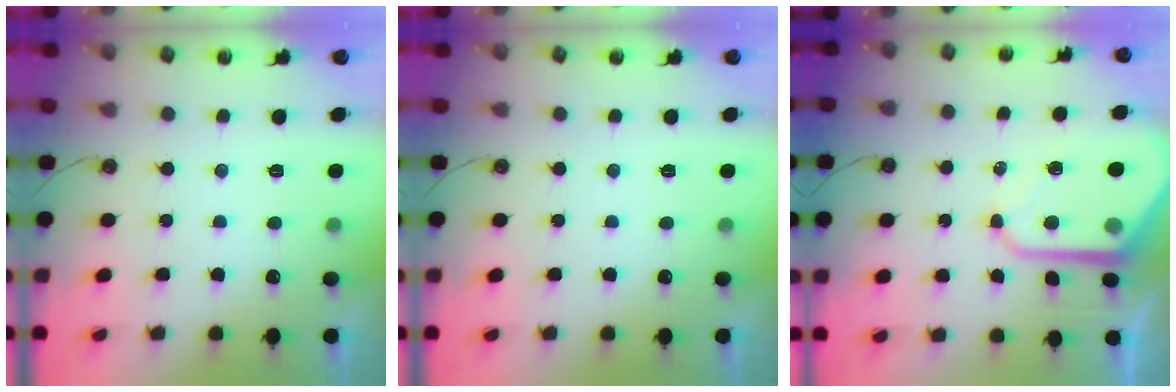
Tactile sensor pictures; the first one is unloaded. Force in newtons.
{"total": 0.0}
{"total": 12.2, "press": 12.2, "slide": 1.1}